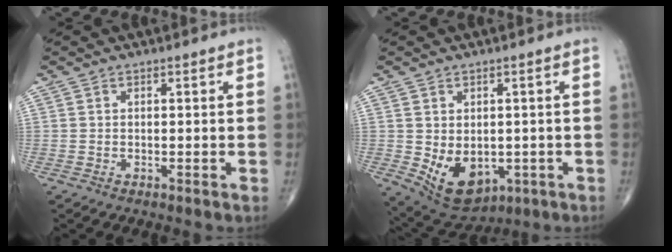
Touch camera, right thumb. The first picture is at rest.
{"total": 9.9, "force": [-2.0, 6.8, 7.0], "torque": [-0.089, -0.007, -0.007]}